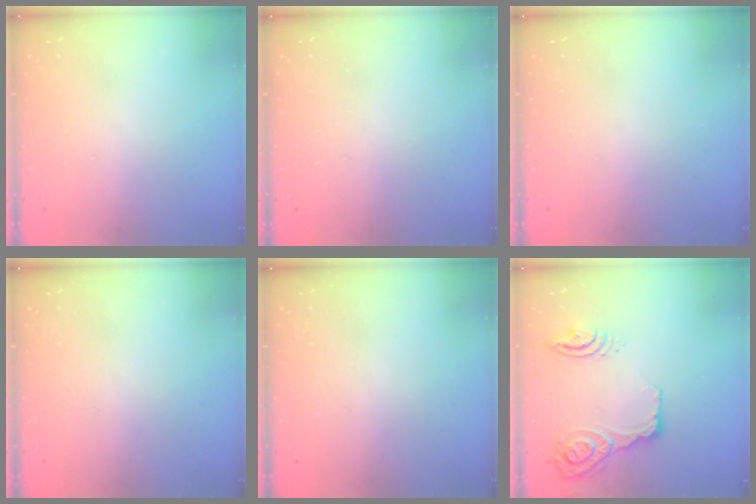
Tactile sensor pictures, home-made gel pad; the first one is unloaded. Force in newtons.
{"total": 0.0}
{"total": 0.0}
{"total": 0.0}
{"total": 0.0}
{"total": 30.8, "press": 21.2, "slide": 22.4}